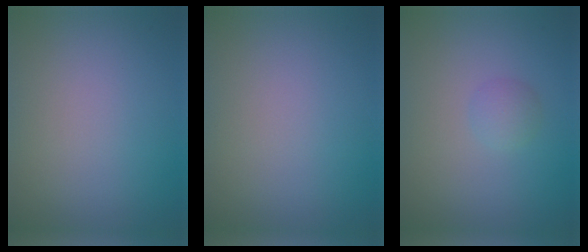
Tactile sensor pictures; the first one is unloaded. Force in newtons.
{"total": 0.0}
{"total": 1.3, "press": 1.3, "slide": 0.0}